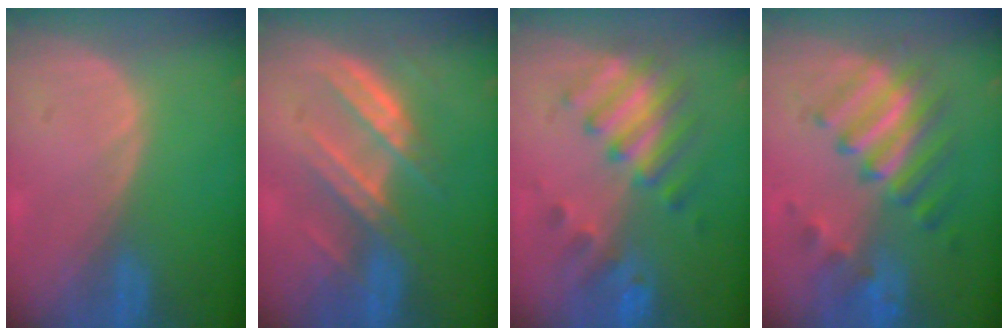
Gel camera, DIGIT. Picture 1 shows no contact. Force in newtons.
{"total": 7.2, "press": 7.0, "slide": 1.6}
{"total": 7.5, "press": 7.4, "slide": 1.1}
{"total": 8.2, "press": 8.0, "slide": 1.7}